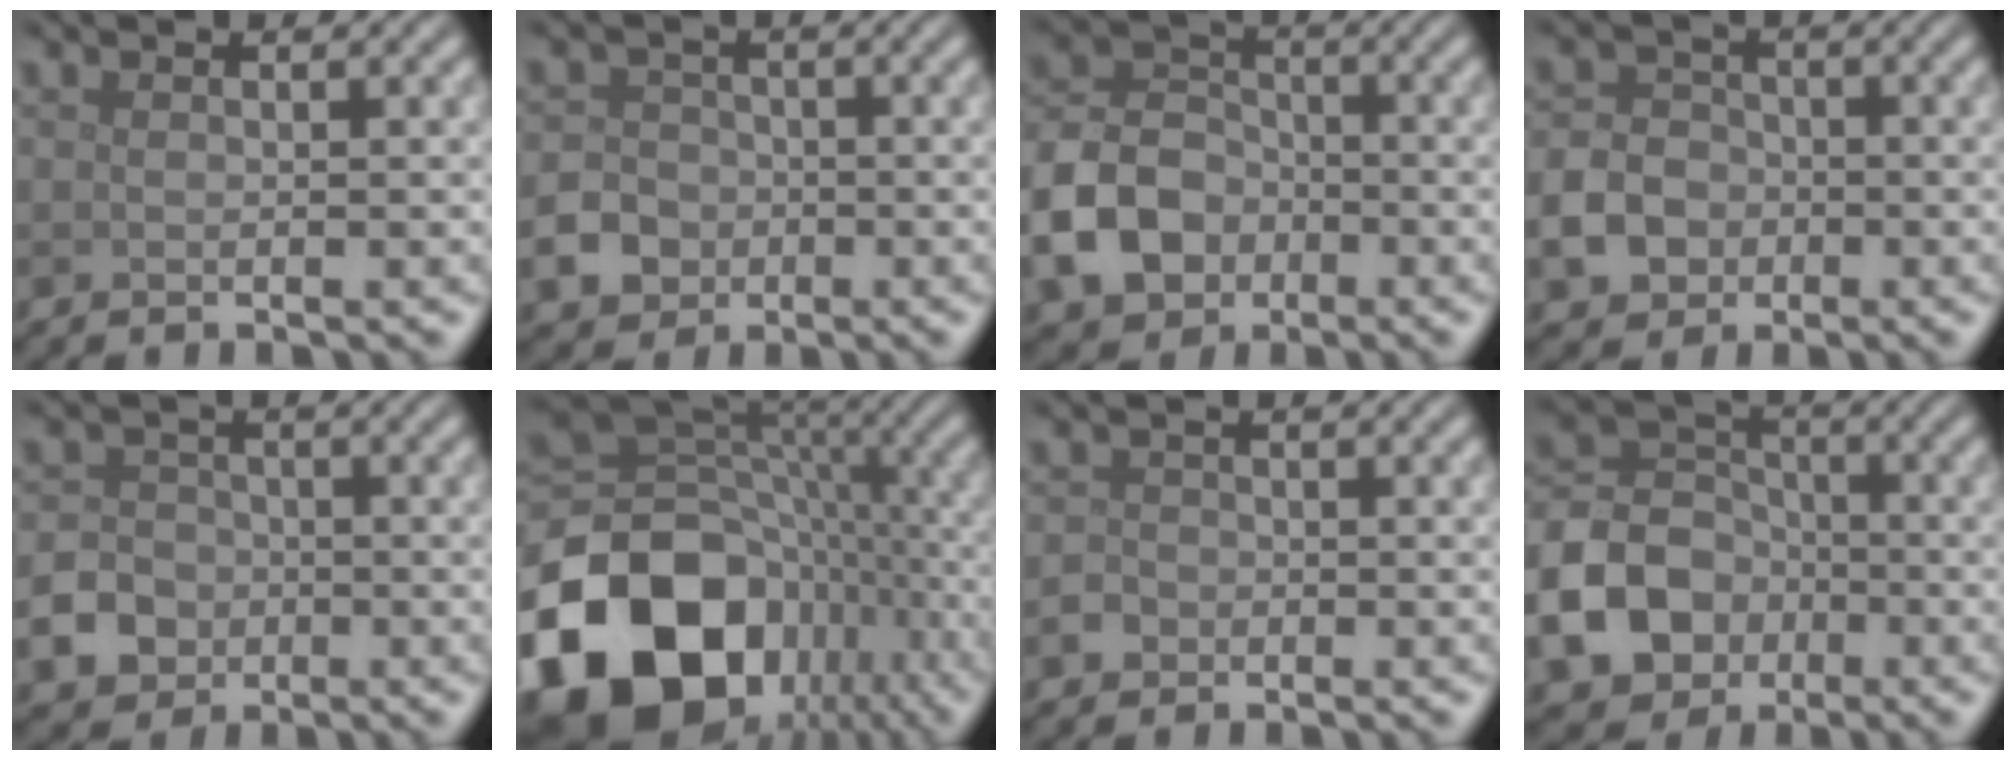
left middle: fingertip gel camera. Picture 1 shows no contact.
{"total": 3.6, "force": [-1.3, 3.1, 1.2], "torque": [-0.020, 0.002, -0.033]}
{"total": 7.1, "force": [-2.9, 5.4, 3.6], "torque": [-0.076, 0.001, -0.070]}
{"total": 4.2, "force": [-1.5, 3.5, 1.7], "torque": [-0.037, 0.004, -0.037]}
{"total": 4.0, "force": [-1.5, 3.4, 1.4], "torque": [-0.023, 0.001, -0.039]}
{"total": 18.8, "force": [-8.0, 13.7, 10.0], "torque": [-0.229, -0.023, -0.131]}
{"total": 1.4, "force": [-0.6, 1.2, 0.4], "torque": [-0.005, 0.003, -0.013]}
{"total": 7.7, "force": [-3.0, 6.2, 3.5], "torque": [-0.074, 0.000, -0.069]}